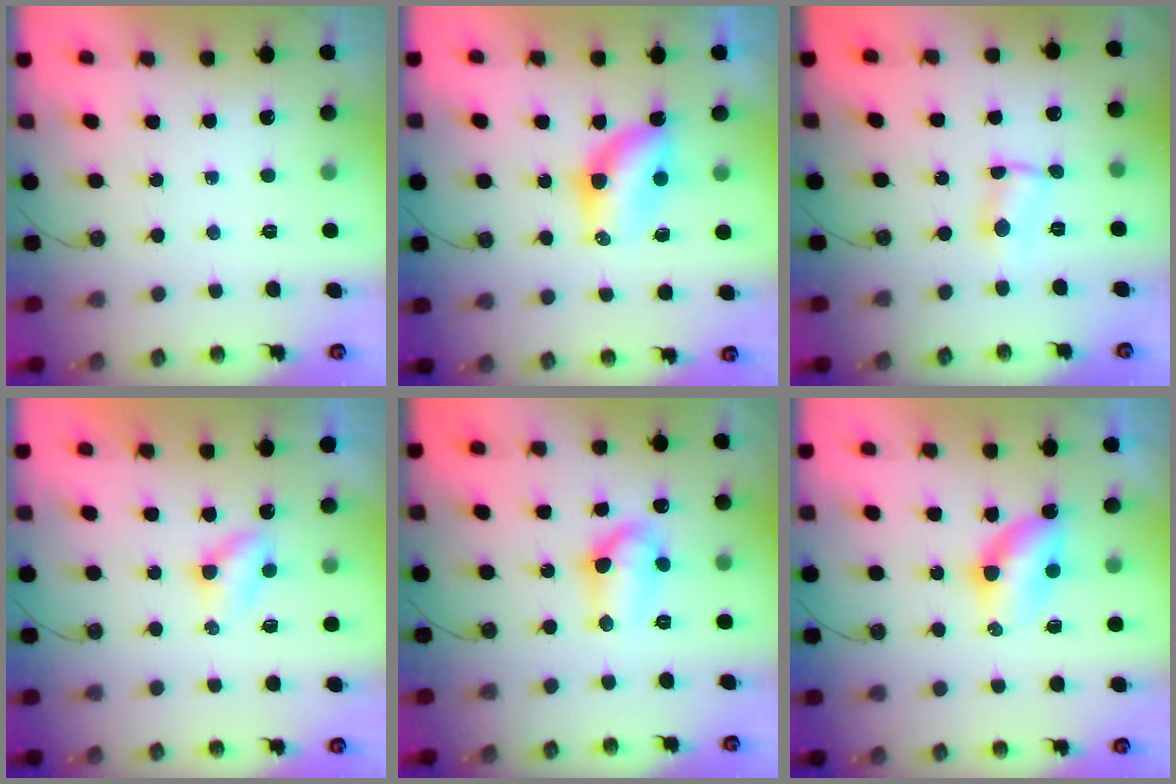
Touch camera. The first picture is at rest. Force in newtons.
{"total": 7.1, "press": 6.9, "slide": 1.6}
{"total": 3.0, "press": 3.0, "slide": 0.3}
{"total": 3.8, "press": 3.8, "slide": 0.5}
{"total": 10.6, "press": 10.6, "slide": 0.9}
{"total": 5.5, "press": 5.5, "slide": 0.6}